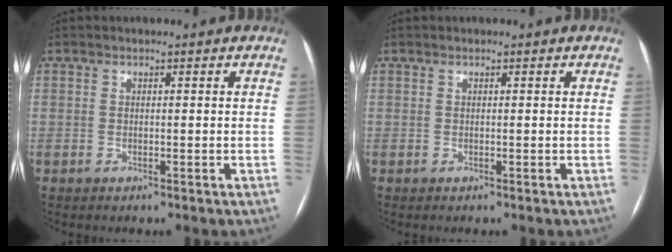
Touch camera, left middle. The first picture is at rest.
{"total": 0.0}